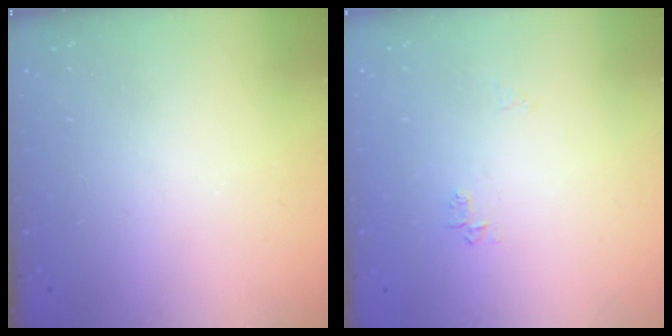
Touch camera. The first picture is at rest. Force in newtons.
{"total": 4.2, "press": 4.1, "slide": 0.7}